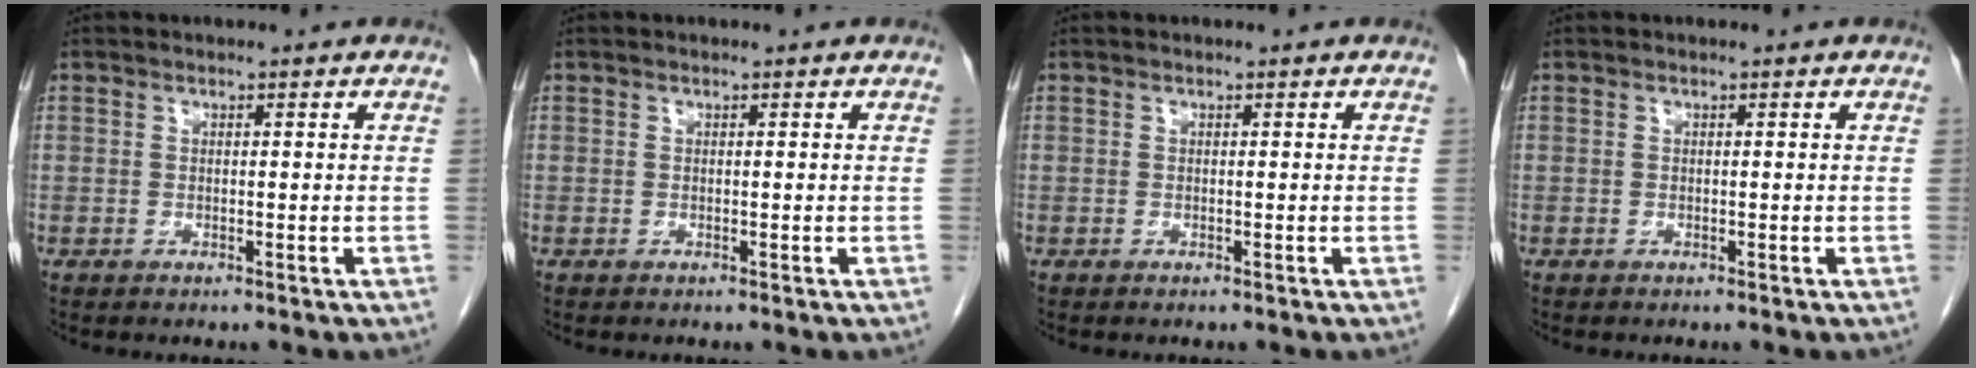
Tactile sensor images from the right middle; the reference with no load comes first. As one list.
[{"total": 0.0}, {"total": 0.0}, {"total": 0.0}]